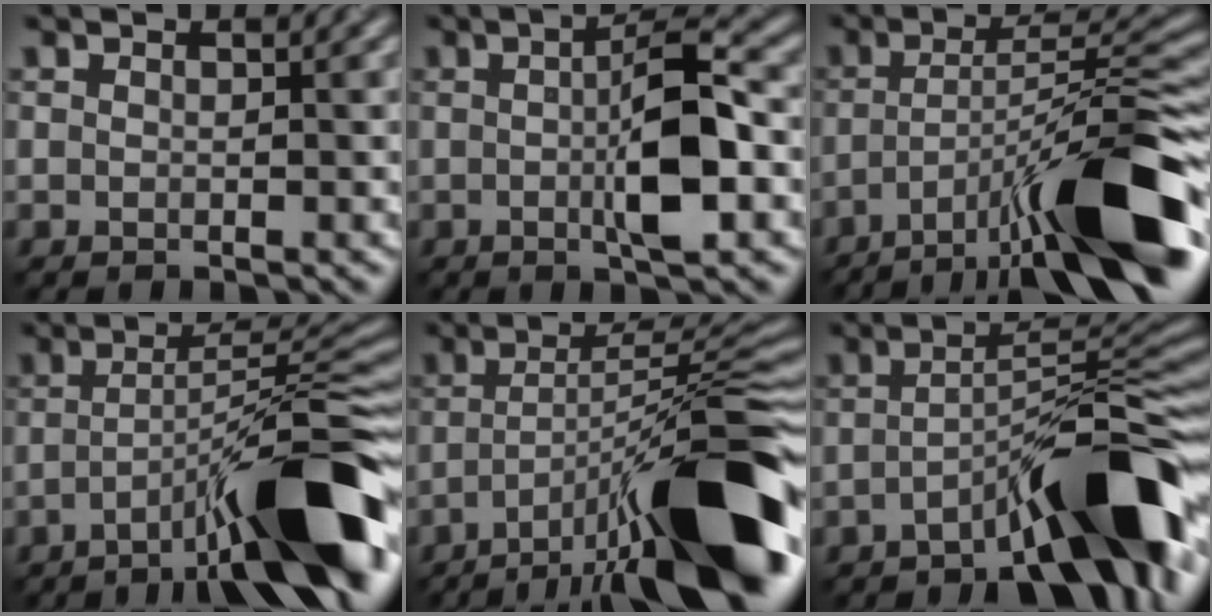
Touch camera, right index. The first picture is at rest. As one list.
[{"total": 5.7, "force": [-0.5, 0.9, 5.6], "torque": [-0.100, 0.012, 0.003]}, {"total": 13.2, "force": [-7.6, 2.2, 10.5], "torque": [-0.177, 0.017, -0.108]}, {"total": 11.8, "force": [-5.9, 1.5, 10.1], "torque": [-0.141, 0.023, -0.083]}, {"total": 15.4, "force": [-8.3, 3.3, 12.6], "torque": [-0.196, 0.022, -0.121]}, {"total": 10.6, "force": [-6.4, 1.7, 8.4], "torque": [-0.108, 0.028, -0.094]}]